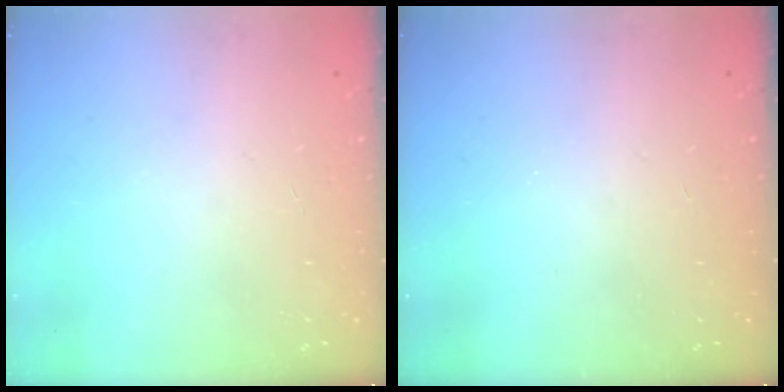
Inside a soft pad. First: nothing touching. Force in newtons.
{"total": 0.0}